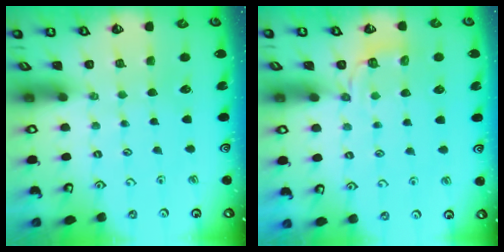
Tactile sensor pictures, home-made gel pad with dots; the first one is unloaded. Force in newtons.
{"total": 3.8, "press": 3.3, "slide": 2.0}